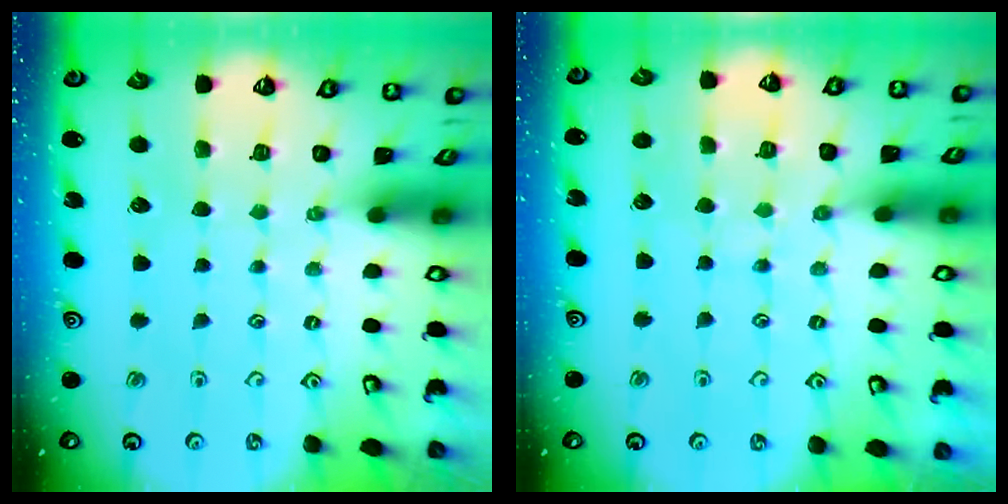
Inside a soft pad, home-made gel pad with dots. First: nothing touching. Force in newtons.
{"total": 5.0, "press": 4.9, "slide": 0.7}